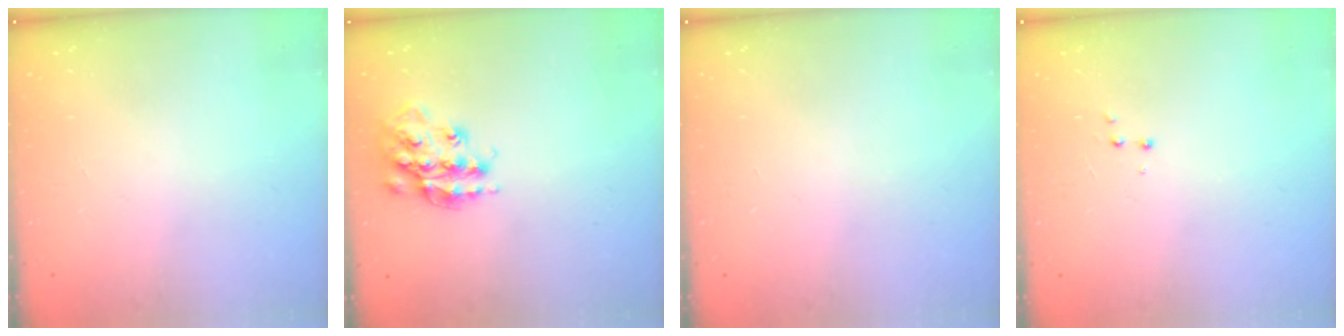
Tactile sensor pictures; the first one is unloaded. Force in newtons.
{"total": 16.3, "press": 16.3, "slide": 0.8}
{"total": 0.0}
{"total": 3.6, "press": 3.5, "slide": 0.7}